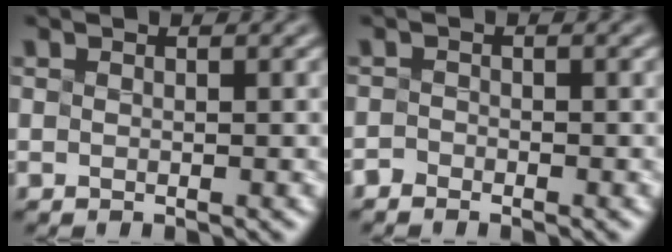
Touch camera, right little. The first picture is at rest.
{"total": 1.3, "force": [-1.1, -0.3, -0.6], "torque": [0.009, -0.002, -0.013]}